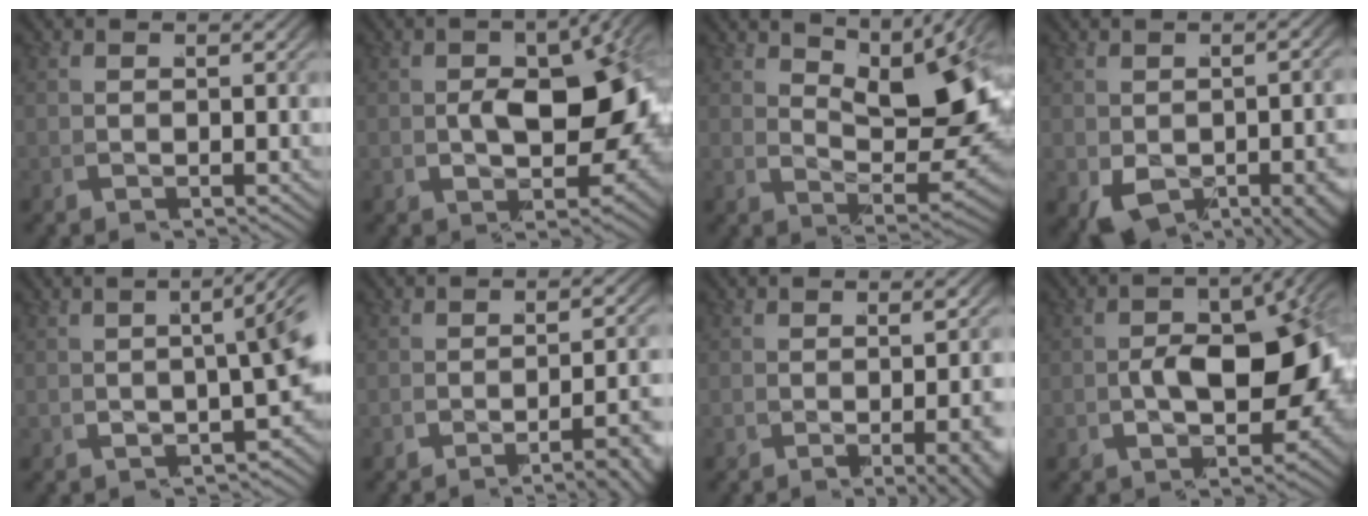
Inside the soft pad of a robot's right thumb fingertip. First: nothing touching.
{"total": 9.1, "force": [0.3, 5.1, 7.6], "torque": [-0.085, 0.001, 0.013]}
{"total": 9.4, "force": [2.8, 4.7, 7.6], "torque": [-0.079, -0.007, 0.053]}
{"total": 5.3, "force": [-2.0, 2.8, 4.1], "torque": [-0.051, -0.019, -0.014]}
{"total": 4.8, "force": [0.9, 1.8, 4.4], "torque": [-0.032, 0.031, 0.005]}
{"total": 4.4, "force": [-2.9, 0.4, 3.3], "torque": [-0.037, 0.012, -0.050]}
{"total": 4.6, "force": [-0.9, 0.9, 4.4], "torque": [-0.045, 0.002, -0.012]}
{"total": 9.3, "force": [-0.8, 5.3, 7.6], "torque": [-0.102, -0.008, -0.002]}